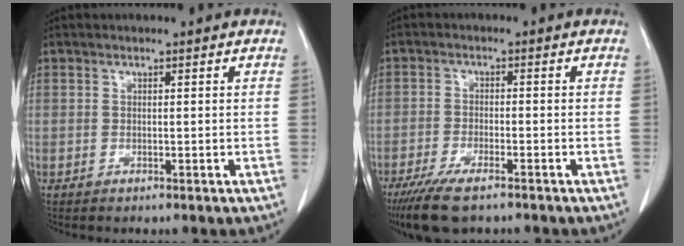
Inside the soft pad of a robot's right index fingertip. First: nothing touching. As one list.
[{"total": 7.4, "force": [-5.4, 1.6, 4.9], "torque": [-0.089, -0.018, -0.089]}]